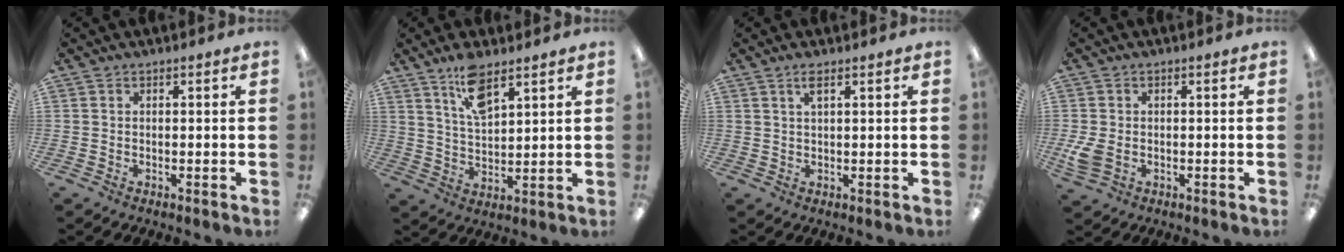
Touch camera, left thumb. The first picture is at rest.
{"total": 9.7, "force": [6.9, 3.7, 5.7], "torque": [-0.106, -0.026, 0.122]}
{"total": 2.7, "force": [1.7, 0.7, 2.1], "torque": [-0.038, 0.002, 0.026]}
{"total": 5.0, "force": [-0.8, 3.6, 3.4], "torque": [-0.067, -0.001, -0.014]}